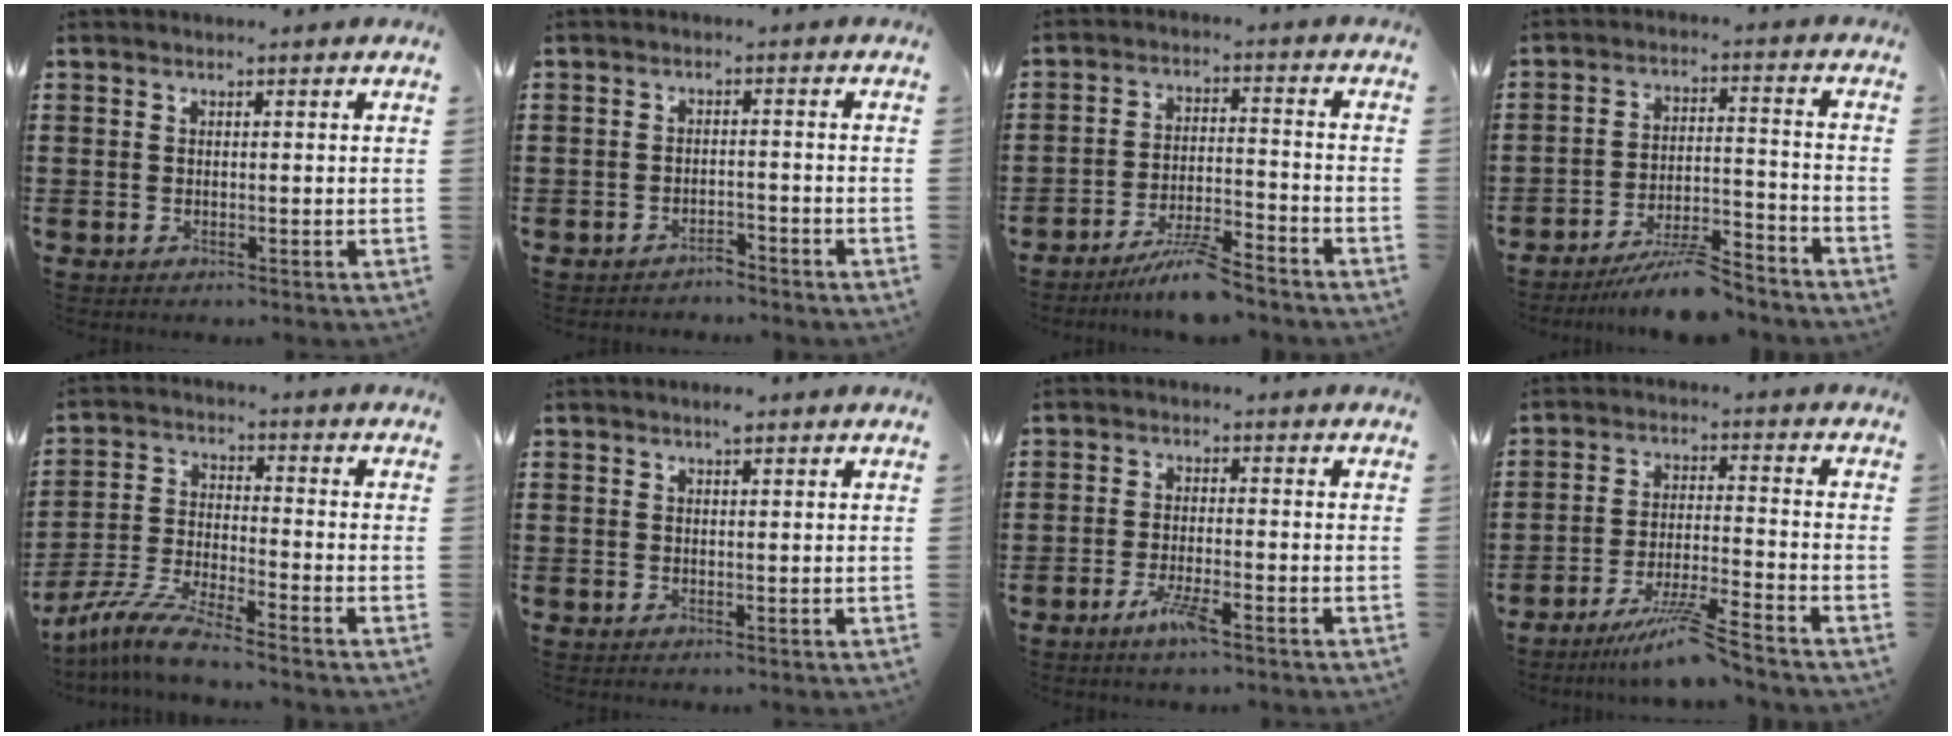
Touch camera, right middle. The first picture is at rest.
{"total": 2.0, "force": [-1.9, 0.2, 0.3], "torque": [-0.014, 0.000, -0.040]}
{"total": 6.2, "force": [-5.6, 0.1, 2.8], "torque": [-0.065, -0.012, -0.107]}
{"total": 7.8, "force": [-7.0, 0.8, 3.3], "torque": [-0.059, 0.005, -0.132]}
{"total": 7.6, "force": [-6.8, 0.0, 3.3], "torque": [-0.080, -0.008, -0.136]}
{"total": 1.3, "force": [0.8, 0.5, 0.9], "torque": [-0.019, 0.004, 0.014]}
{"total": 4.2, "force": [-2.6, 0.5, 3.4], "torque": [-0.066, -0.006, -0.047]}
{"total": 7.3, "force": [-5.9, -0.3, 4.3], "torque": [-0.086, -0.017, -0.110]}